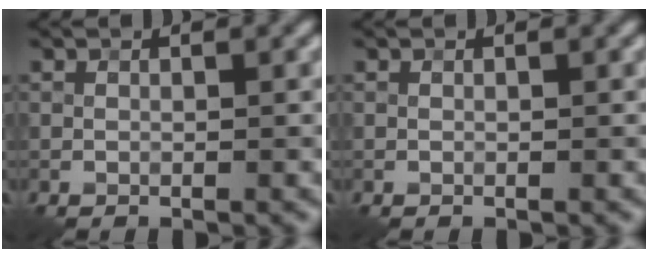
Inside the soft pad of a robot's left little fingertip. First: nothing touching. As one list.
[{"total": 0.0}]